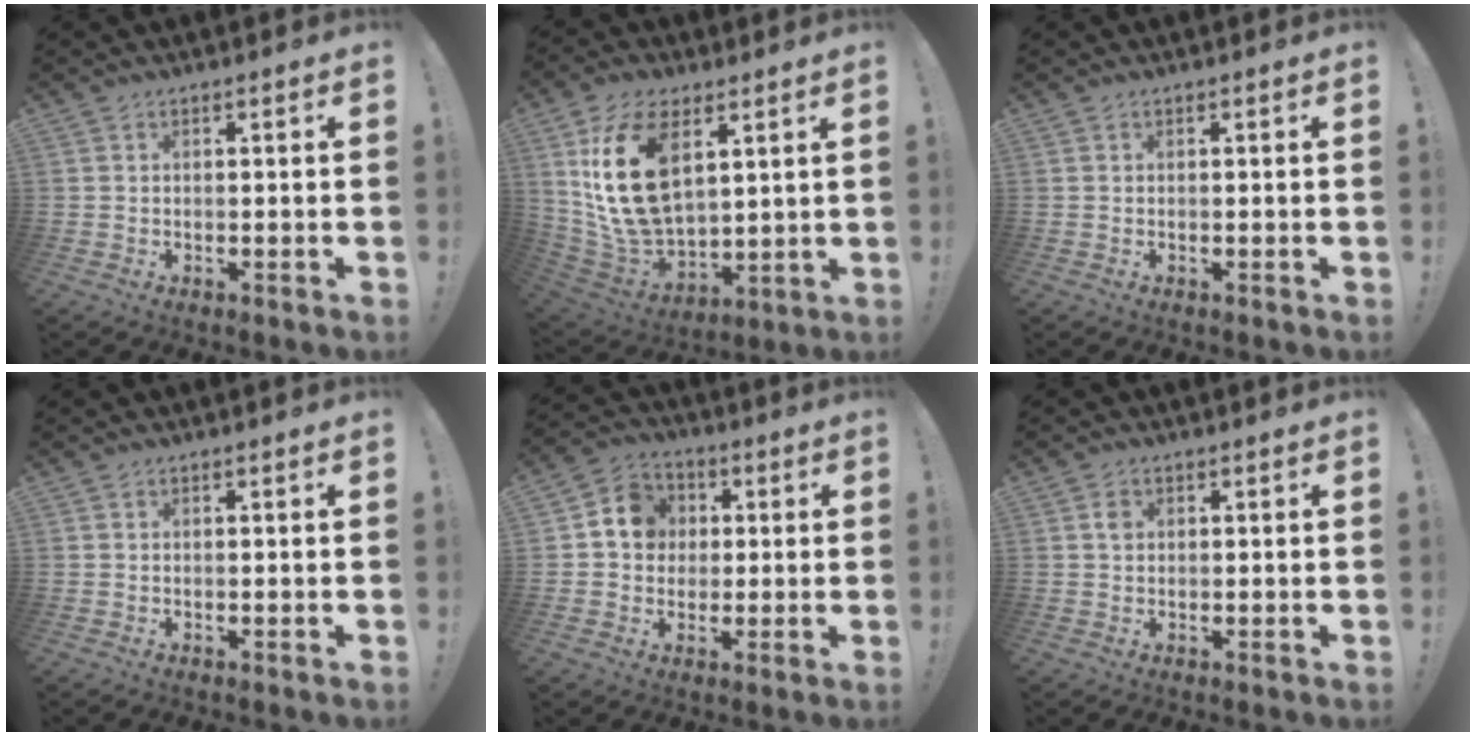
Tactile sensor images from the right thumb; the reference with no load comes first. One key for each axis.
{"total": 20.5, "fx": 7.7, "fy": 12.3, "fz": 14.4, "tx": -0.300, "ty": -0.033, "tz": 0.137}
{"total": 0.0}
{"total": 0.0}
{"total": 9.8, "fx": 1.7, "fy": 8.9, "fz": 3.6, "tx": -0.052, "ty": 0.007, "tz": 0.037}
{"total": 1.5, "fx": 0.3, "fy": 1.3, "fz": 0.7, "tx": -0.005, "ty": 0.000, "tz": 0.003}